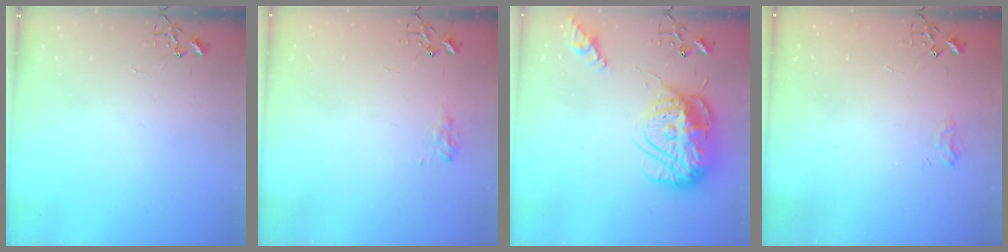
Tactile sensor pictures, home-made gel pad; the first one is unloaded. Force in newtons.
{"total": 7.7, "press": 7.7, "slide": 0.4}
{"total": 24.2, "press": 24.1, "slide": 2.0}
{"total": 7.5, "press": 7.4, "slide": 0.8}